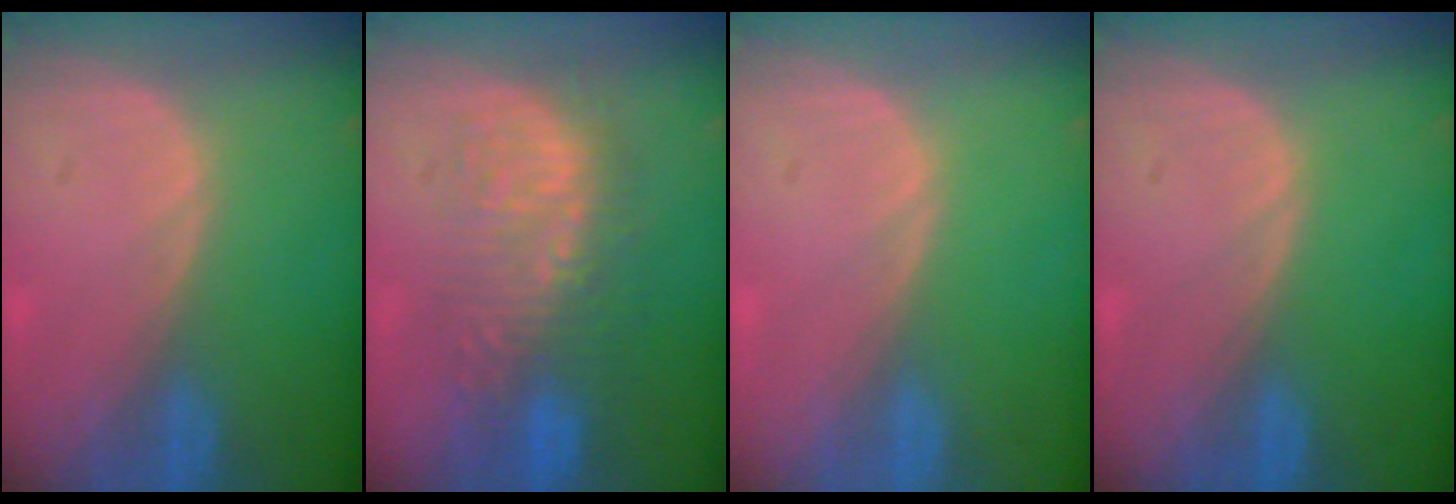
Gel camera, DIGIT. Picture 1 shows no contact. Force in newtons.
{"total": 9.5, "press": 8.8, "slide": 3.5}
{"total": 0.0}
{"total": 0.0}